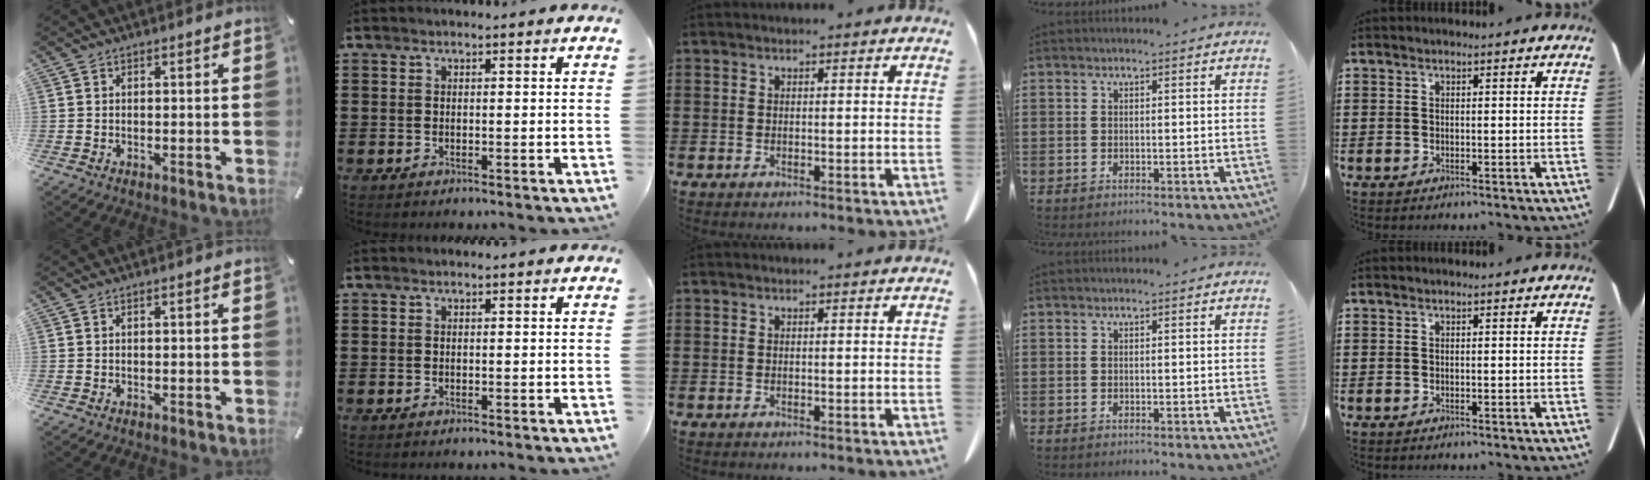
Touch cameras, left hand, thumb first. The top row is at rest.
{}